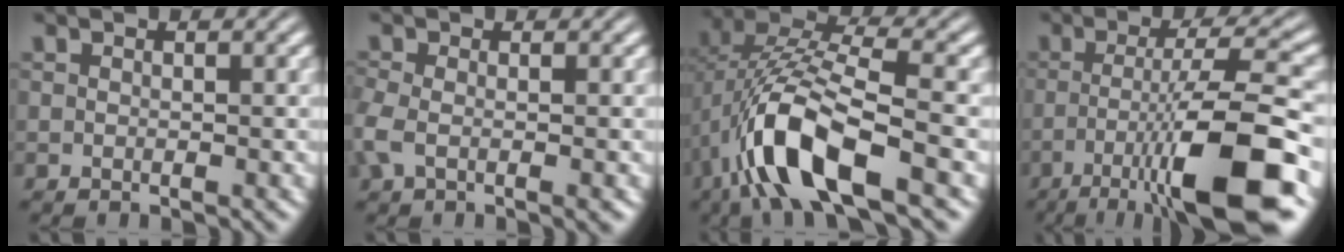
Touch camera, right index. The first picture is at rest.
{"total": 1.7, "force": [-0.7, 0.3, 1.5], "torque": [-0.044, -0.019, -0.001]}
{"total": 10.1, "force": [-0.8, 5.3, 8.5], "torque": [-0.182, -0.020, -0.007]}
{"total": 10.7, "force": [-4.5, 2.0, 9.5], "torque": [-0.145, -0.029, -0.049]}